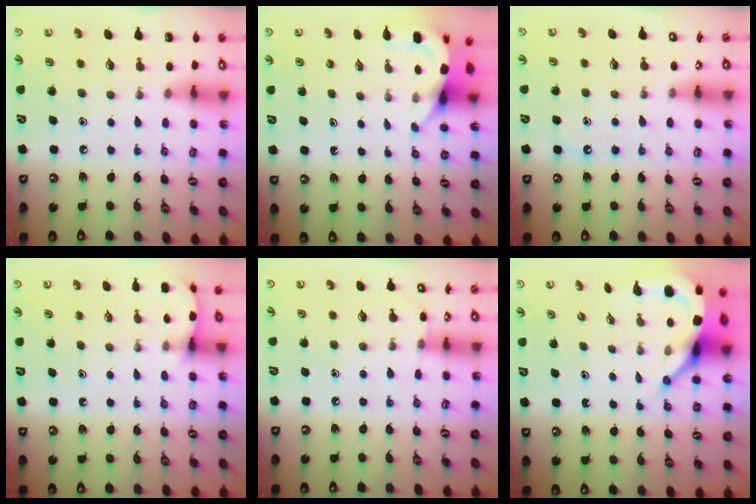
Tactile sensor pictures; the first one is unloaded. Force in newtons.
{"total": 3.7, "press": 3.7, "slide": 0.3}
{"total": 5.6, "press": 5.6, "slide": 0.7}
{"total": 3.8, "press": 3.8, "slide": 0.4}
{"total": 4.3, "press": 4.2, "slide": 0.4}
{"total": 6.7, "press": 6.7, "slide": 0.9}